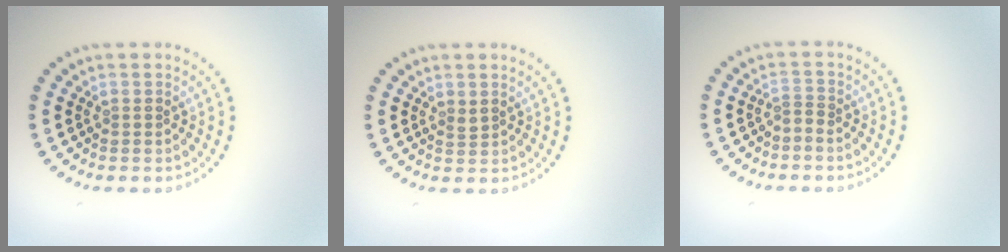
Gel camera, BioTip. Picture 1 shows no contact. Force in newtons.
{"total": 0.6, "press": 0.5, "slide": 0.3}
{"total": 0.8, "press": 0.3, "slide": 0.8}